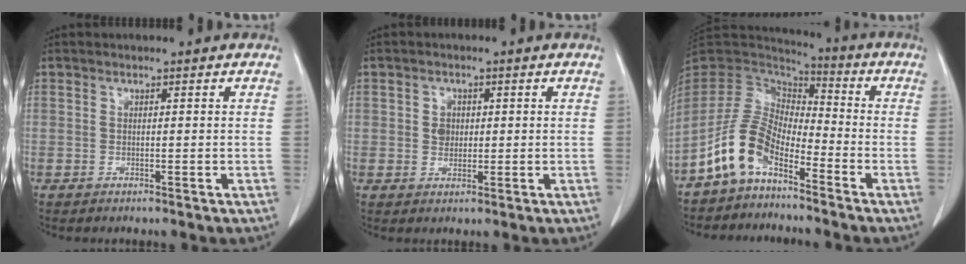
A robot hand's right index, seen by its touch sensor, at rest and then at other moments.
{"total": 3.0, "force": [0.2, 2.5, 1.5], "torque": [-0.026, 0.010, 0.009]}
{"total": 11.7, "force": [-6.8, 5.7, 7.6], "torque": [-0.175, 0.013, -0.140]}